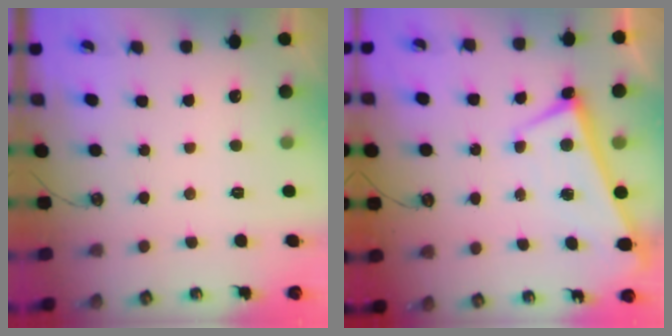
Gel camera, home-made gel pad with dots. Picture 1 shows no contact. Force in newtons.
{"total": 1.3, "press": 1.2, "slide": 0.3}